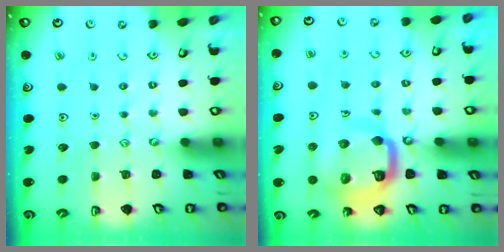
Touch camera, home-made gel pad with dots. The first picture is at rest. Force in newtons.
{"total": 12.4, "press": 12.4, "slide": 1.2}